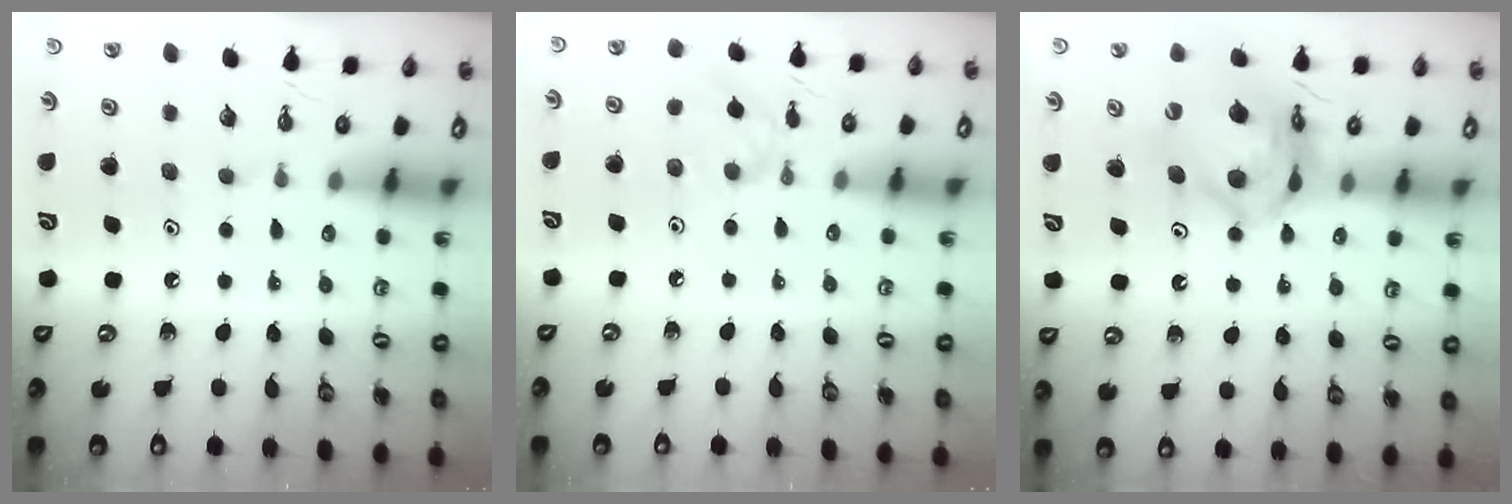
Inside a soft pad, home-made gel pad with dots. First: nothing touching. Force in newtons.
{"total": 3.0, "press": 3.0, "slide": 0.5}
{"total": 13.2, "press": 13.2, "slide": 1.2}